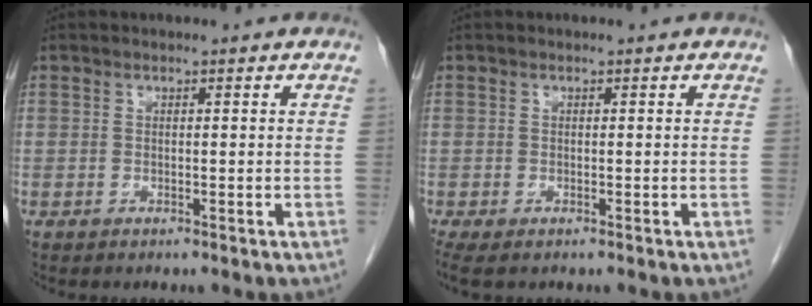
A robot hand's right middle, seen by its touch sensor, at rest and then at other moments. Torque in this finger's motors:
{"motor_torque": [0.88, -0.72, 0.24, 0.07]}